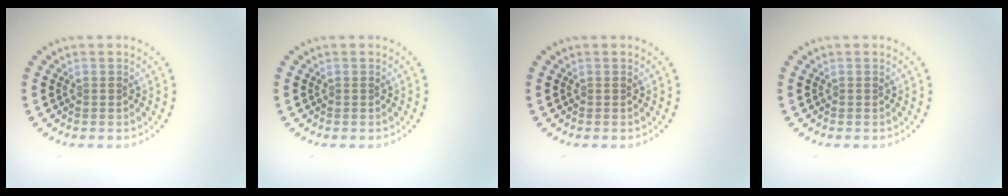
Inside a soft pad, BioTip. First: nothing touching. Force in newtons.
{"total": 0.0}
{"total": 0.0}
{"total": 0.0}